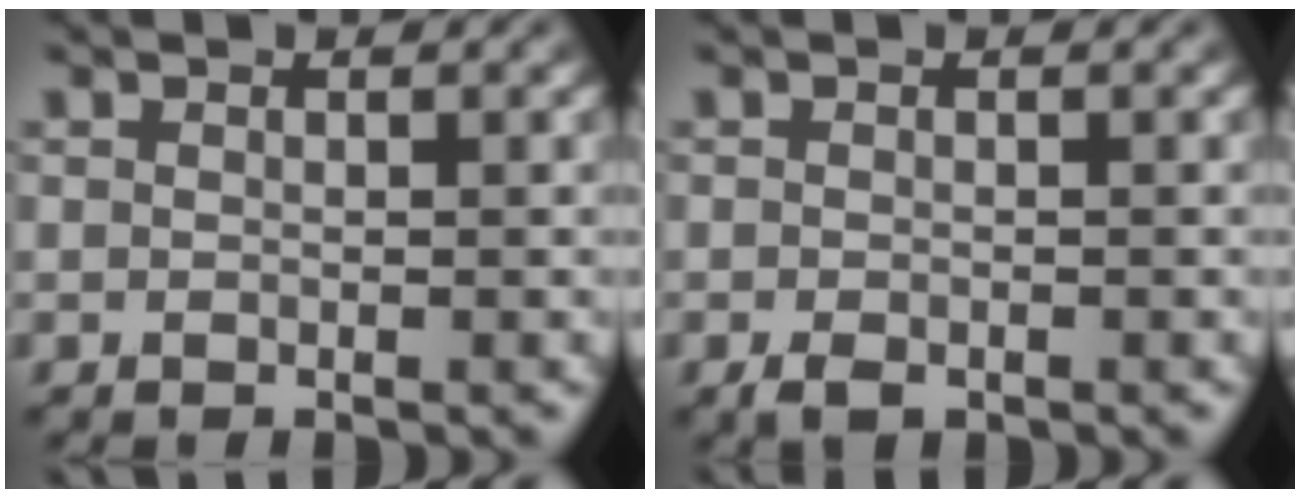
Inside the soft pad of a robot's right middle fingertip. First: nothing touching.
{"total": 1.4, "force": [-0.9, 0.7, 0.9], "torque": [-0.017, -0.004, -0.016]}